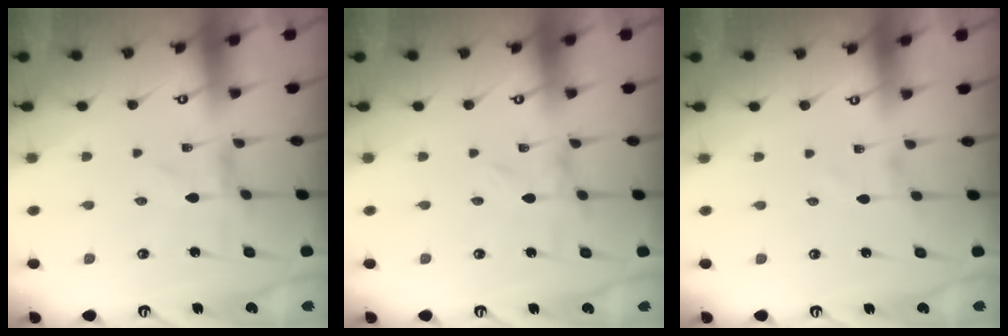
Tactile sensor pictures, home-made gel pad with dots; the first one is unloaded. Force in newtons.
{"total": 0.0}
{"total": 1.0, "press": 1.0, "slide": 0.1}